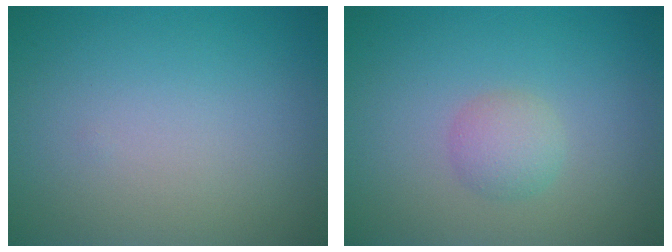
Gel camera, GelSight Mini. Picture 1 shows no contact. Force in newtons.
{"total": 1.9, "press": 1.9, "slide": 0.0}